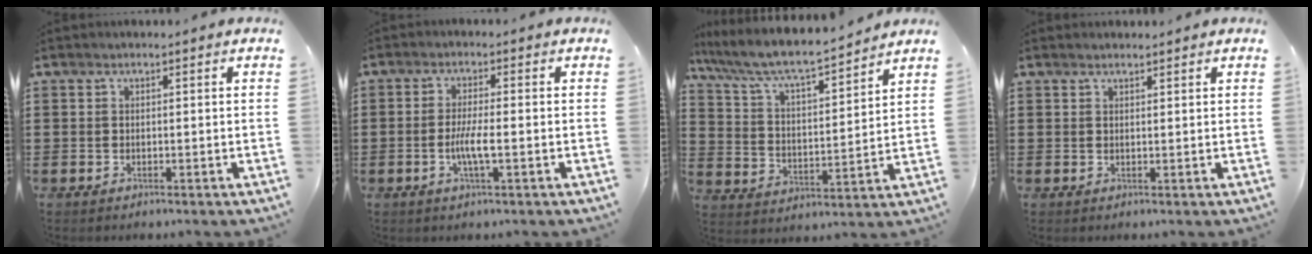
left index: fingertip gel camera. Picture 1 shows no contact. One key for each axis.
{"total": 4.2, "fx": -1.0, "fy": 0.6, "fz": 4.1, "tx": -0.078, "ty": -0.004, "tz": -0.020}
{"total": 6.9, "fx": 6.0, "fy": 0.9, "fz": 3.3, "tx": -0.091, "ty": -0.038, "tz": 0.097}
{"total": 1.0, "fx": 0.9, "fy": 0.1, "fz": 0.3, "tx": -0.007, "ty": 0.000, "tz": 0.017}